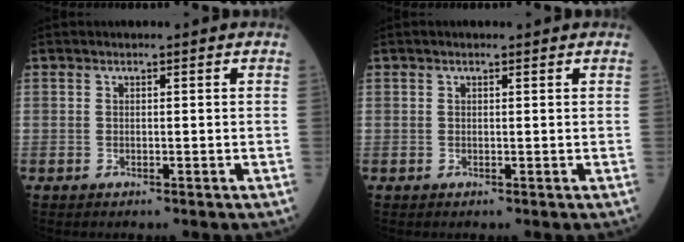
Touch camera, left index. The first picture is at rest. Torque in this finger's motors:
{"motor_torque": [0.23, -0.36, -0.11, 0.00]}